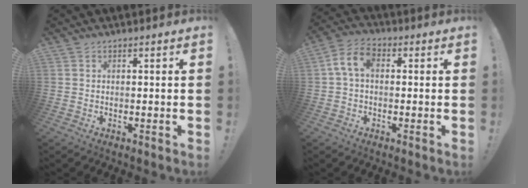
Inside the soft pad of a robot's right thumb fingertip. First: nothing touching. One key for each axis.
{"total": 7.7, "fx": 0.9, "fy": 4.7, "fz": 6.0, "tx": -0.117, "ty": 0.009, "tz": 0.019}